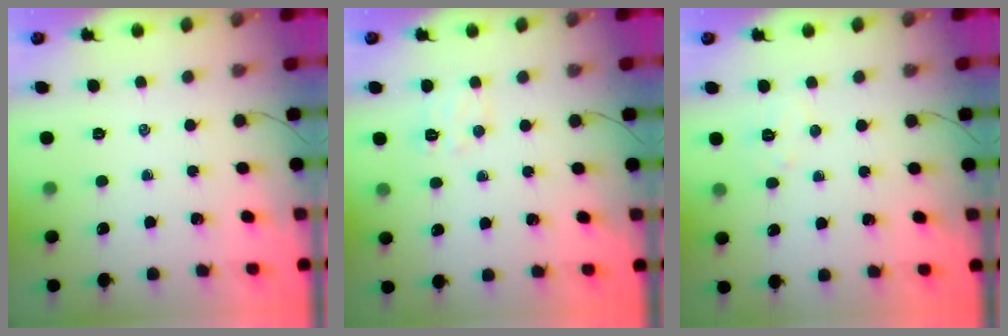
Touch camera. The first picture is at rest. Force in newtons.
{"total": 6.5, "press": 6.4, "slide": 1.2}
{"total": 4.2, "press": 4.1, "slide": 0.8}